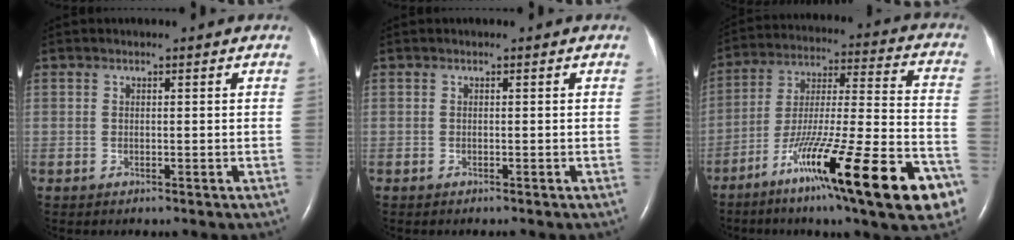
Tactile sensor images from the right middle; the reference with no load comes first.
{"total": 0.0}
{"total": 26.0, "force": [-14.0, 2.3, 21.8], "torque": [-0.290, -0.030, -0.228]}